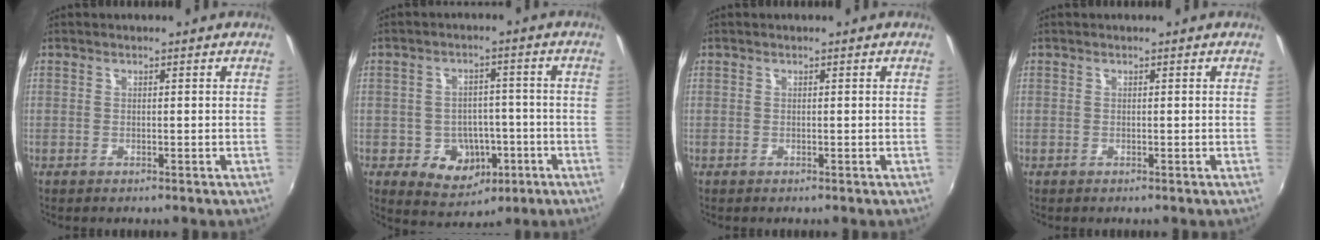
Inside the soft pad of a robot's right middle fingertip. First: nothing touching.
{"total": 8.8, "force": [-3.2, 7.1, 4.1], "torque": [-0.082, 0.015, -0.026]}
{"total": 0.0}
{"total": 0.0}